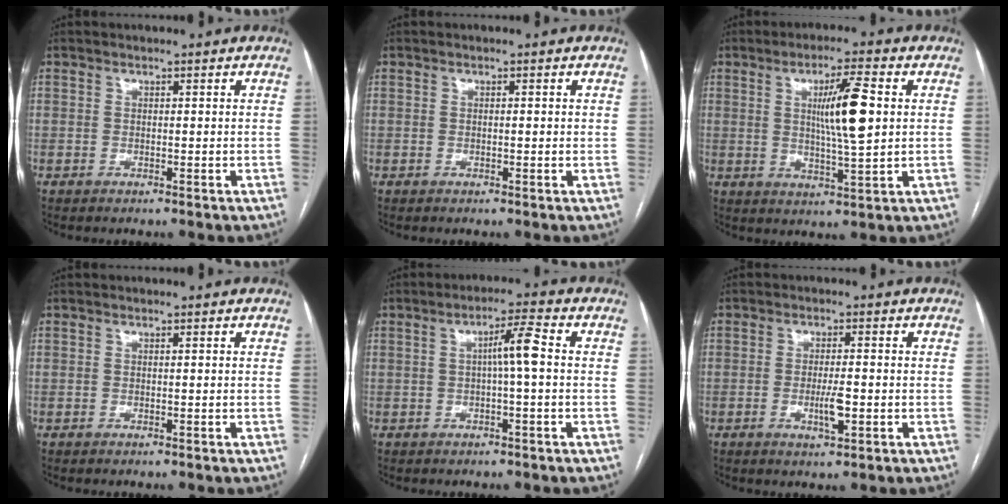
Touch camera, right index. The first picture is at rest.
{"total": 0.7, "force": [0.1, 0.1, 0.6], "torque": [-0.012, 0.001, 0.002]}
{"total": 9.1, "force": [1.6, 0.4, 8.9], "torque": [-0.151, -0.003, 0.030]}
{"total": 0.0}
{"total": 4.5, "force": [0.3, 0.1, 4.5], "torque": [-0.075, 0.013, 0.005]}
{"total": 3.7, "force": [-0.9, 0.7, 3.5], "torque": [-0.065, -0.004, -0.014]}